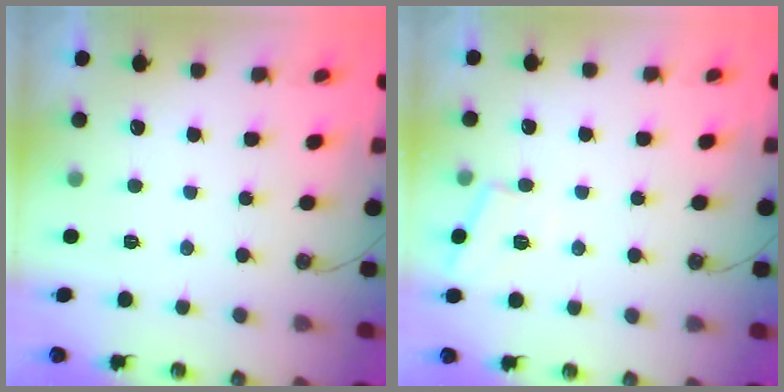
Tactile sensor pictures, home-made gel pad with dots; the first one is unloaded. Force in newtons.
{"total": 5.5, "press": 5.4, "slide": 0.7}